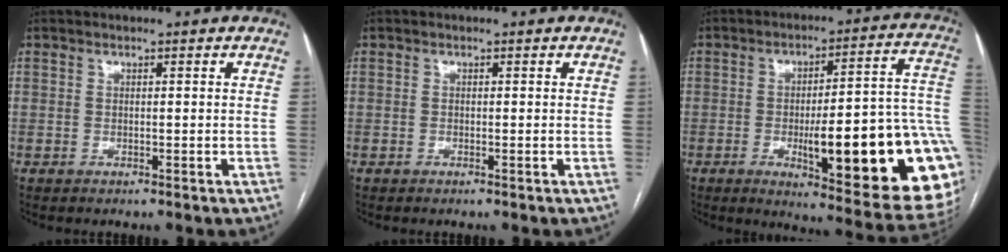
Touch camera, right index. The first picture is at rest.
{"total": 0.0}
{"total": 26.8, "force": [-5.6, 4.0, 25.9], "torque": [-0.250, -0.002, -0.070]}